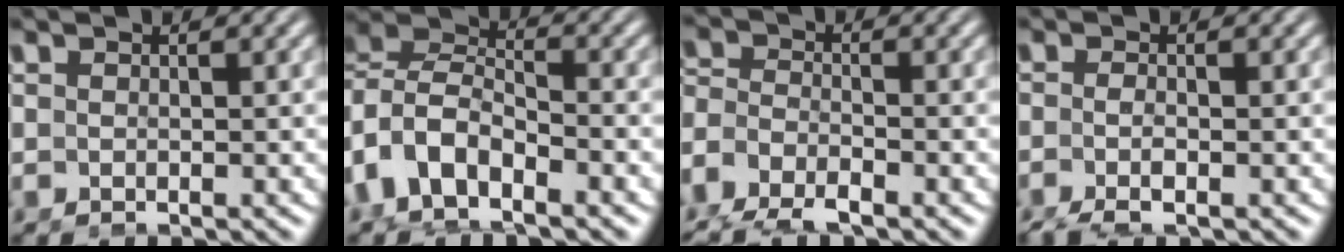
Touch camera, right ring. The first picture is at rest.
{"total": 10.7, "force": [-1.0, 9.5, 4.7], "torque": [-0.154, -0.036, -0.026]}
{"total": 5.2, "force": [-2.4, 4.0, 2.3], "torque": [-0.069, -0.031, -0.039]}
{"total": 2.8, "force": [-1.8, 1.0, 1.9], "torque": [-0.043, -0.014, -0.026]}